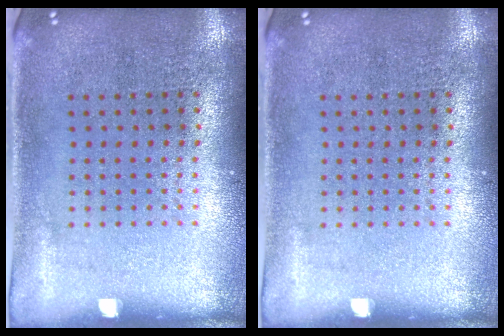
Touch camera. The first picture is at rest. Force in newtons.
{"total": 0.0}